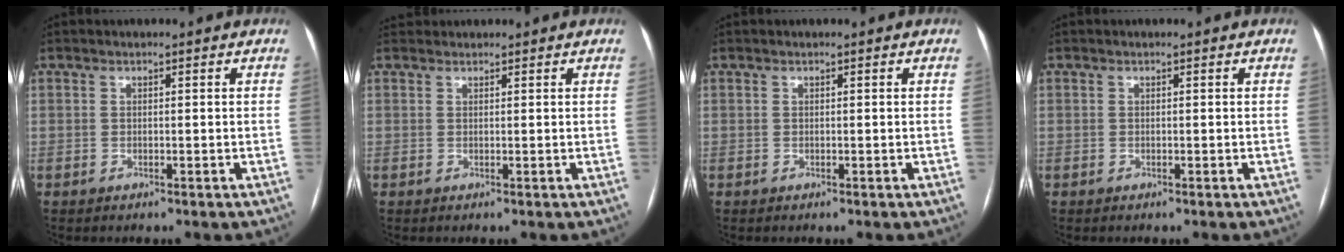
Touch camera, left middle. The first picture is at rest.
{"total": 1.7, "force": [1.6, 0.6, 0.0], "torque": [0.001, 0.025, 0.028]}
{"total": 0.0}
{"total": 0.0}